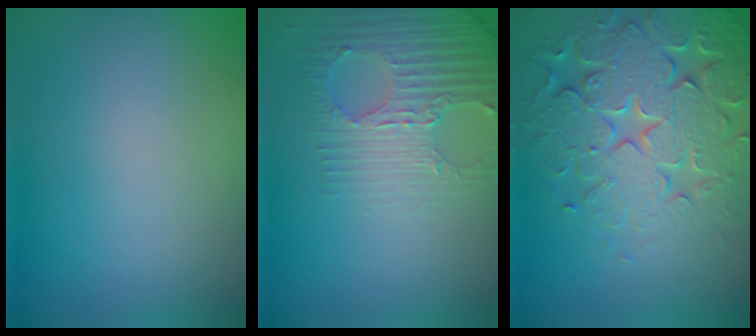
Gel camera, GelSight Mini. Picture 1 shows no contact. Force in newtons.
{"total": 3.2, "press": 3.1, "slide": 0.7}
{"total": 7.8, "press": 7.6, "slide": 1.6}